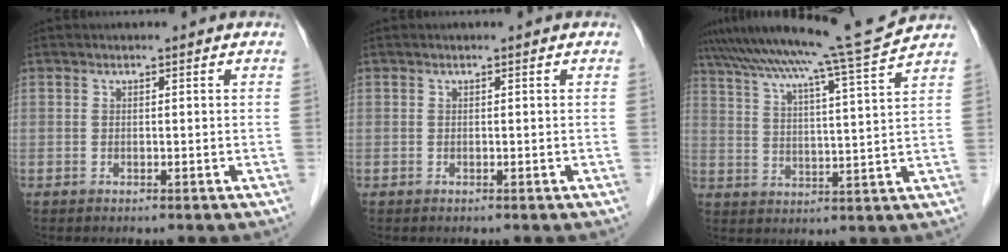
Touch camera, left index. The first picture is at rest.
{"total": 0.0}
{"total": 14.7, "force": [13.2, -3.1, 5.7], "torque": [-0.106, -0.033, 0.195]}